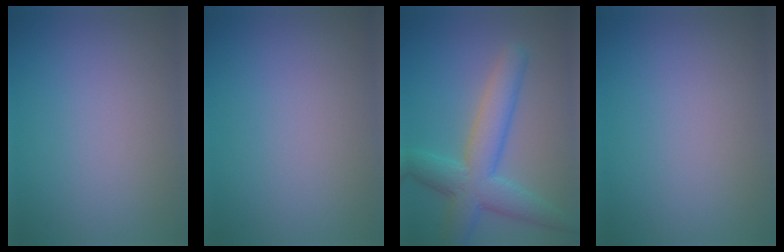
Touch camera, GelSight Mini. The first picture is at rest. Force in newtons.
{"total": 0.0}
{"total": 6.5, "press": 6.5, "slide": 0.2}
{"total": 0.0}